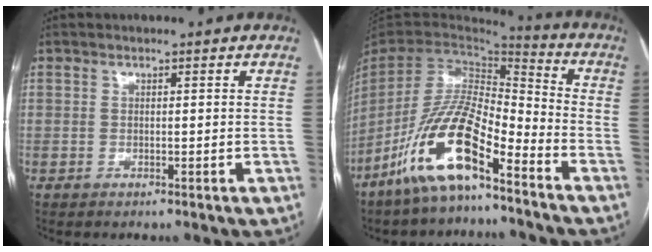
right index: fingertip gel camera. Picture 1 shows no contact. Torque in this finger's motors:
{"motor_torque": [-0.11, -0.12, 0.14, -0.12]}